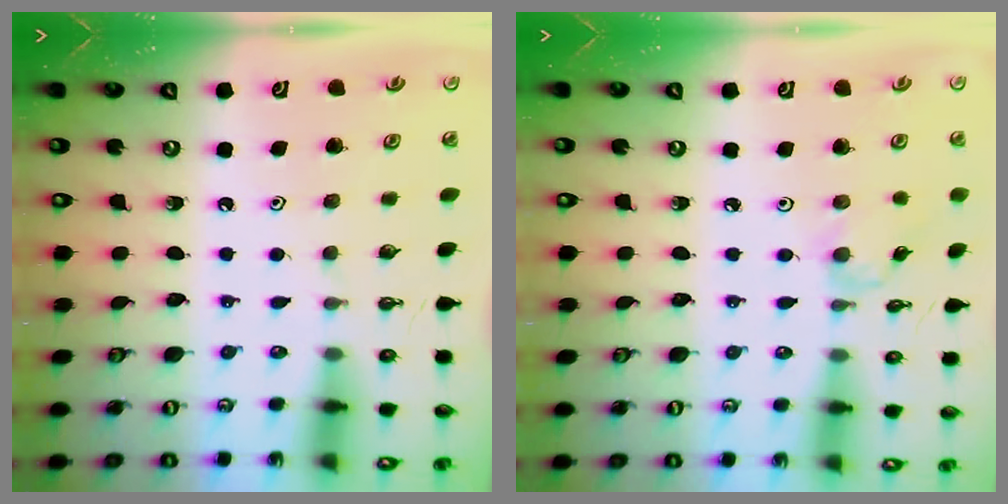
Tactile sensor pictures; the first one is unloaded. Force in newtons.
{"total": 1.5, "press": 1.4, "slide": 0.4}